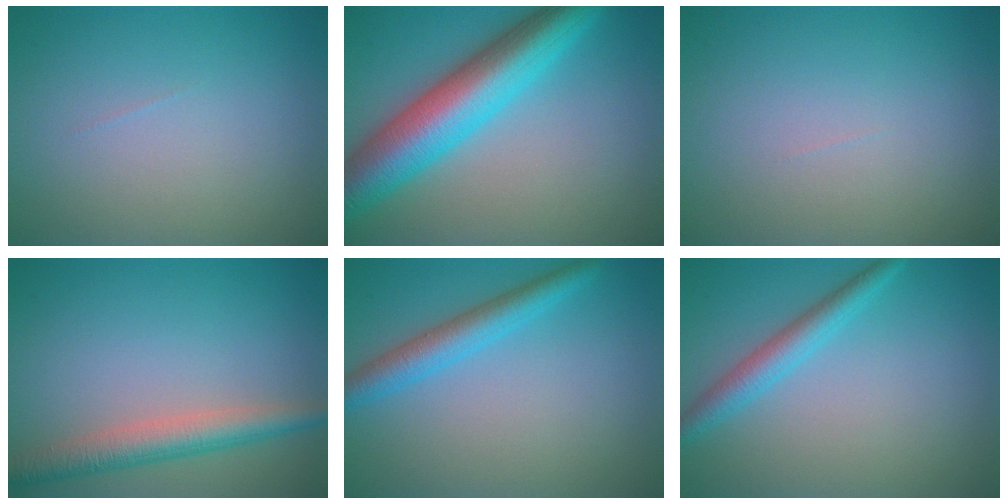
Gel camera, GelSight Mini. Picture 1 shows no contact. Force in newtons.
{"total": 9.4, "press": 9.4, "slide": 0.2}
{"total": 0.0}
{"total": 4.1, "press": 4.1, "slide": 0.1}
{"total": 3.5, "press": 3.5, "slide": 0.1}
{"total": 2.9, "press": 2.9, "slide": 0.1}